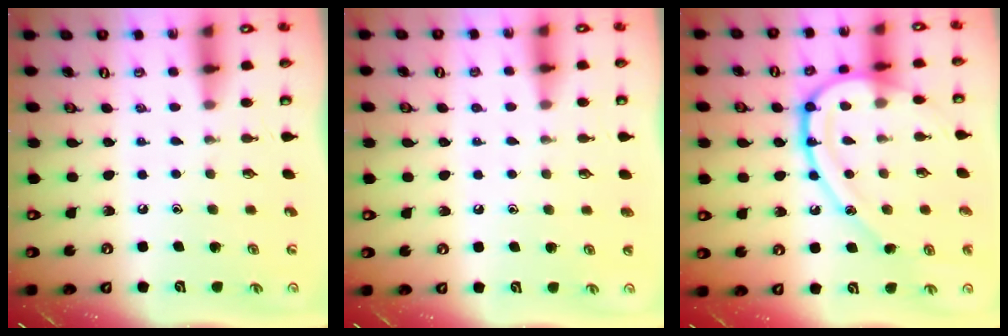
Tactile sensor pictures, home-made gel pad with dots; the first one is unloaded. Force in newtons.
{"total": 1.1, "press": 1.1, "slide": 0.3}
{"total": 17.7, "press": 17.7, "slide": 0.6}